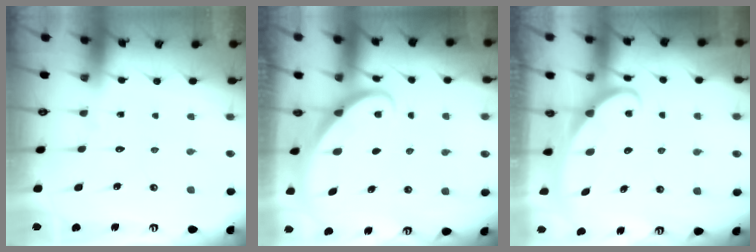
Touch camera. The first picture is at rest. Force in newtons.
{"total": 2.3, "press": 2.3, "slide": 0.1}
{"total": 2.3, "press": 2.3, "slide": 0.4}